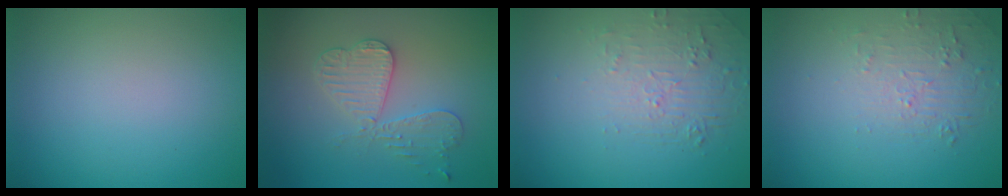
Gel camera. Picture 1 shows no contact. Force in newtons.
{"total": 3.4, "press": 3.4, "slide": 0.6}
{"total": 2.1, "press": 0.9, "slide": 1.9}
{"total": 1.9, "press": 0.8, "slide": 1.7}